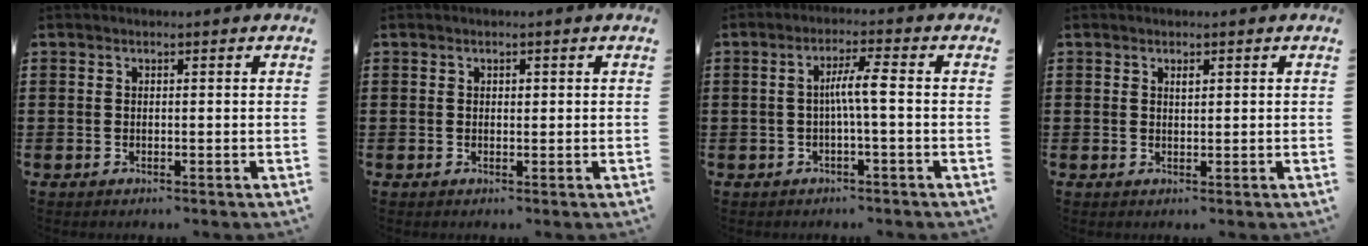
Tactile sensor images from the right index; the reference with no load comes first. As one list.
[{"total": 0.5, "force": [0.2, 0.4, 0.2], "torque": [-0.005, 0.003, 0.004]}, {"total": 4.3, "force": [-0.5, 0.0, 4.3], "torque": [-0.080, 0.001, -0.014]}, {"total": 0.9, "force": [0.5, 0.4, 0.6], "torque": [-0.014, 0.000, 0.009]}]